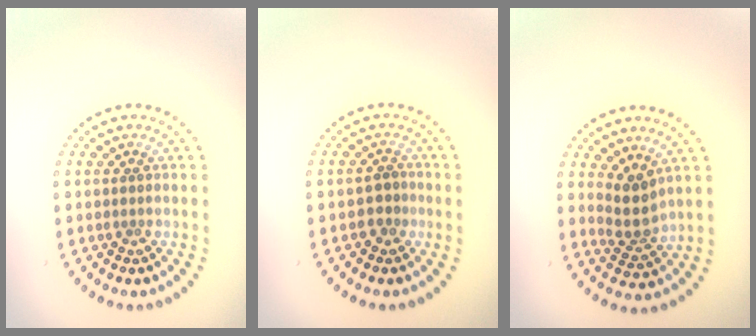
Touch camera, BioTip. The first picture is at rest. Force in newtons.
{"total": 1.6, "press": 1.5, "slide": 0.7}
{"total": 2.9, "press": 2.2, "slide": 1.9}